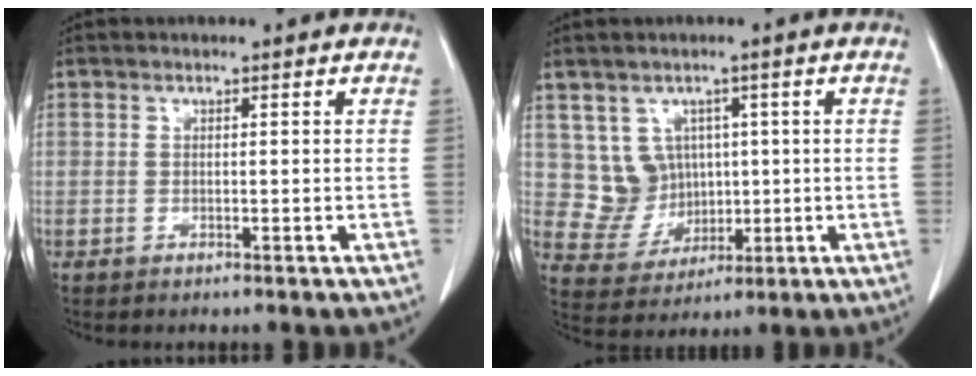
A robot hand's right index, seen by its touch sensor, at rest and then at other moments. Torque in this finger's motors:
{"motor_torque": [-0.09, 0.05, 0.08, -0.02]}